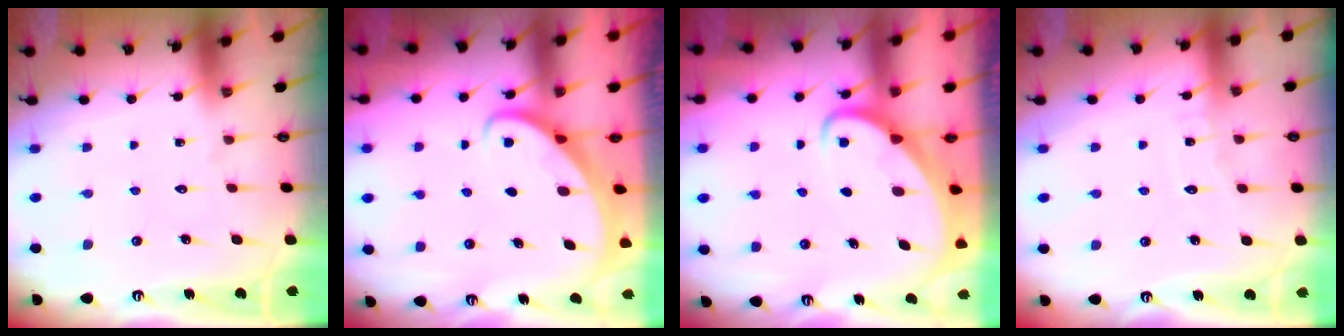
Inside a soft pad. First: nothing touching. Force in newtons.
{"total": 2.8, "press": 2.8, "slide": 0.2}
{"total": 2.5, "press": 2.5, "slide": 0.2}
{"total": 3.5, "press": 3.5, "slide": 0.4}